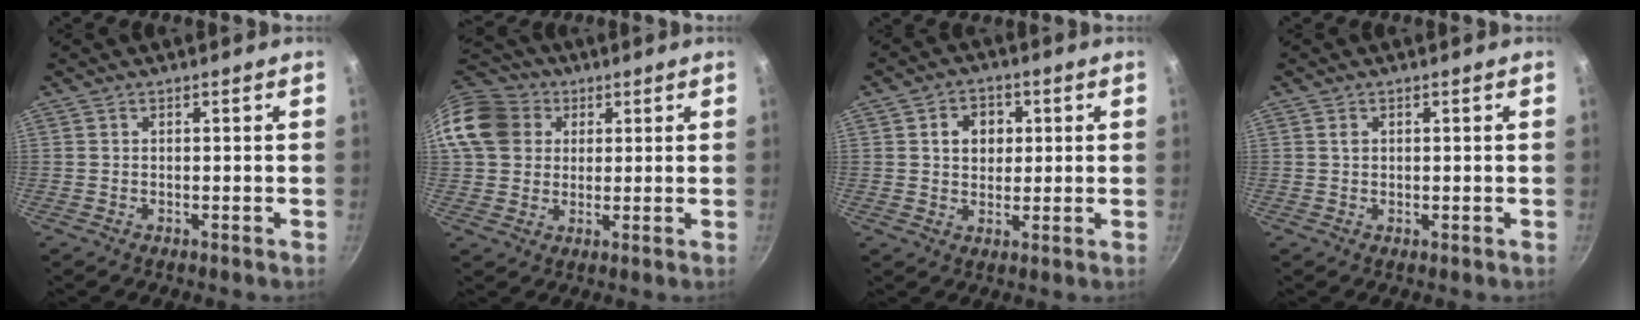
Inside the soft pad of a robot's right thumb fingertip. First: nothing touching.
{"total": 13.1, "force": [3.8, 10.9, 6.2], "torque": [-0.099, 0.017, 0.059]}
{"total": 6.2, "force": [1.5, 5.1, 3.3], "torque": [-0.028, 0.005, 0.019]}
{"total": 1.1, "force": [0.3, 0.7, 0.7], "torque": [-0.008, 0.000, 0.006]}